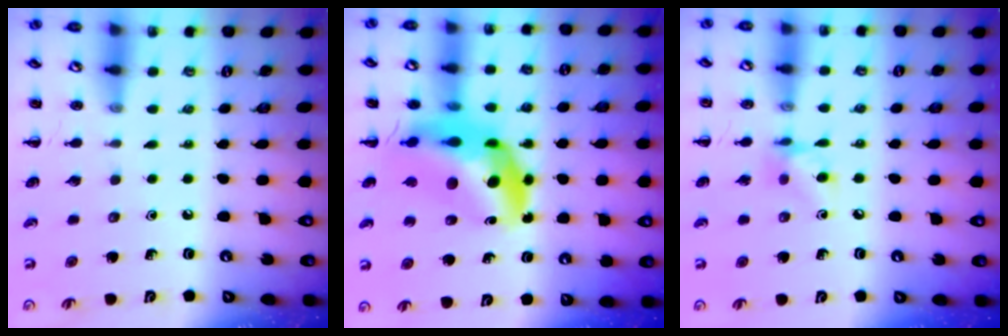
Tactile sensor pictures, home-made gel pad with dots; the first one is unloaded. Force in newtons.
{"total": 15.2, "press": 14.6, "slide": 4.3}
{"total": 6.9, "press": 6.8, "slide": 0.8}